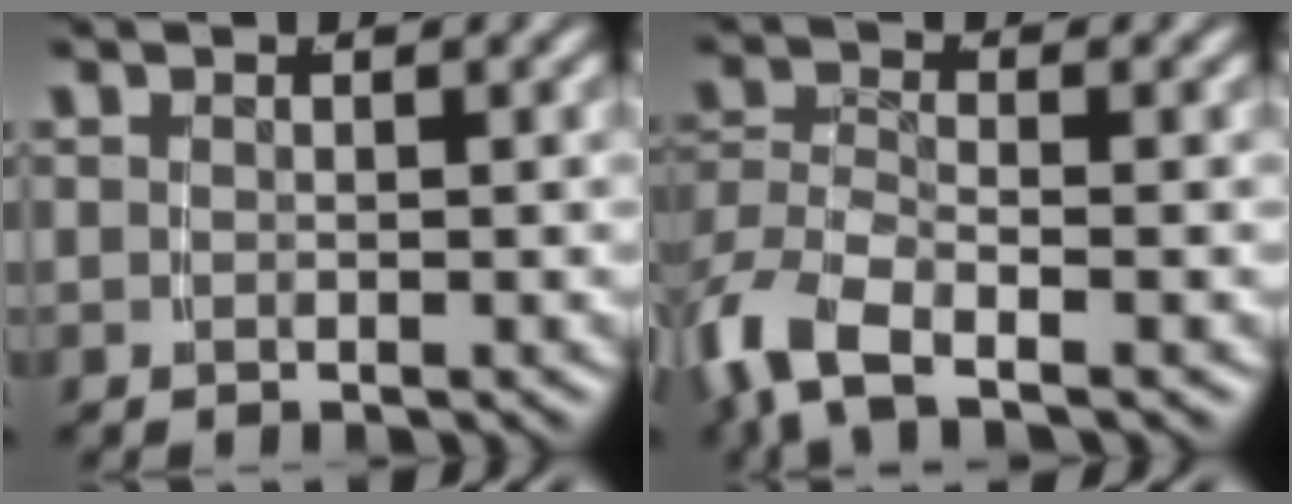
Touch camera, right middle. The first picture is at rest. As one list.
[{"total": 4.4, "force": [-2.6, 1.9, 2.9], "torque": [-0.087, -0.025, -0.037]}]